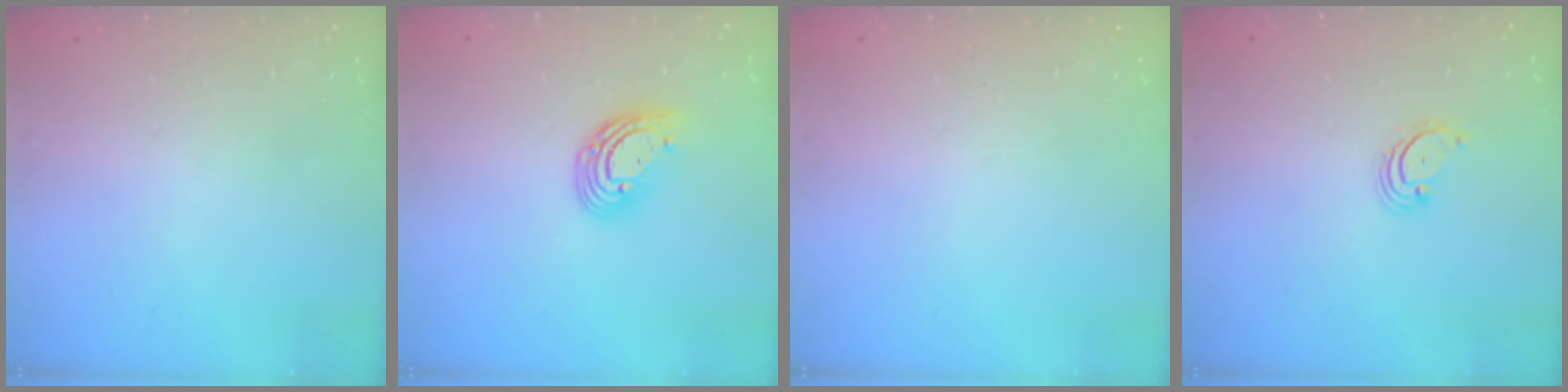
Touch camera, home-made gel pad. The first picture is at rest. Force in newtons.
{"total": 9.9, "press": 9.9, "slide": 1.1}
{"total": 0.0}
{"total": 2.7, "press": 2.7, "slide": 0.3}